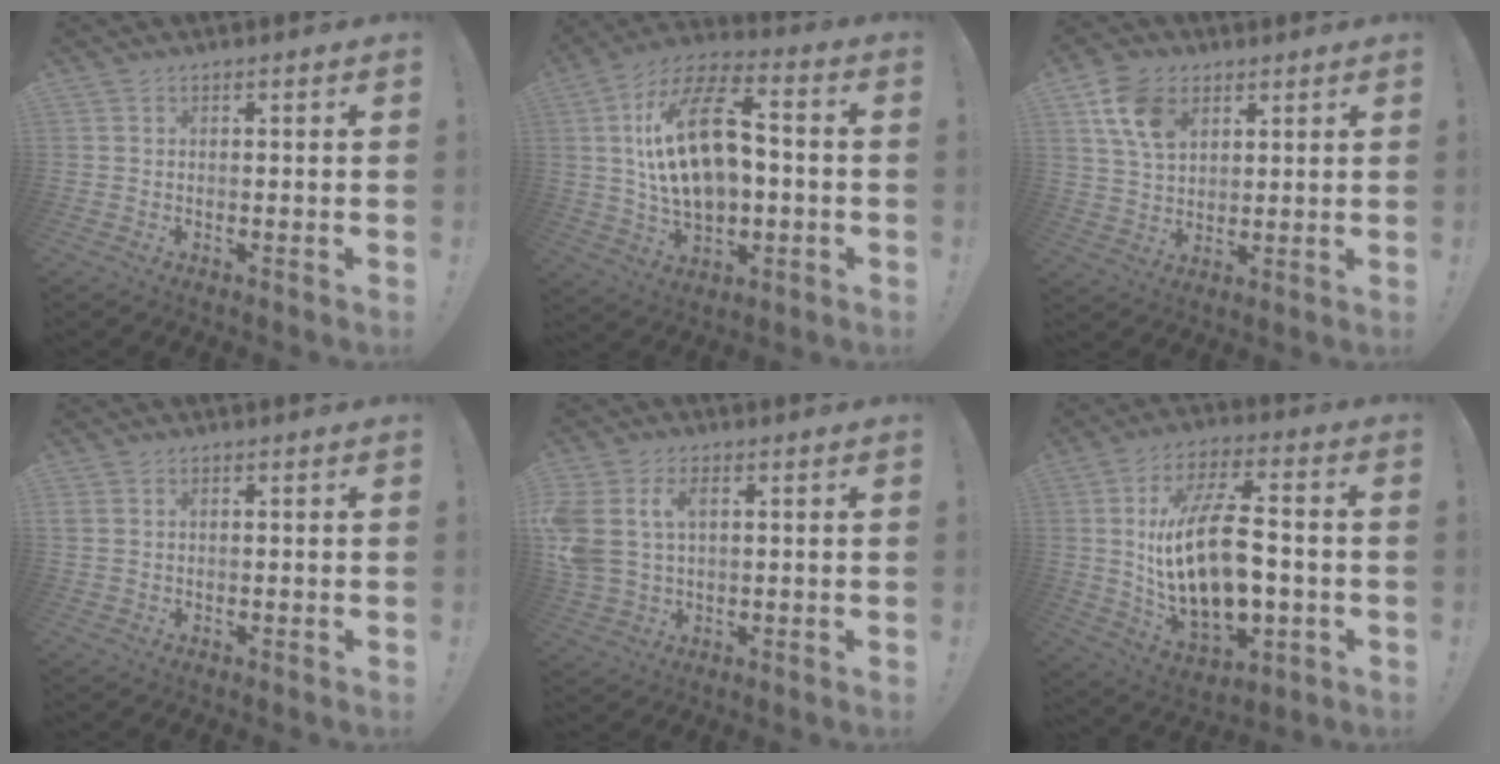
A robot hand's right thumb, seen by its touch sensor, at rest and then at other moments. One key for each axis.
{"total": 21.2, "fx": 2.1, "fy": 12.2, "fz": 17.2, "tx": -0.288, "ty": 0.002, "tz": 0.037}
{"total": 11.4, "fx": 5.5, "fy": 7.6, "fz": 6.4, "tx": -0.113, "ty": -0.013, "tz": 0.105}
{"total": 1.3, "fx": 0.5, "fy": 1.0, "fz": 0.7, "tx": -0.018, "ty": 0.005, "tz": 0.011}
{"total": 9.3, "fx": 2.8, "fy": 6.6, "fz": 5.9, "tx": -0.142, "ty": 0.003, "tz": 0.052}
{"total": 21.4, "fx": 0.5, "fy": 10.7, "fz": 18.5, "tx": -0.339, "ty": -0.012, "tz": 0.006}